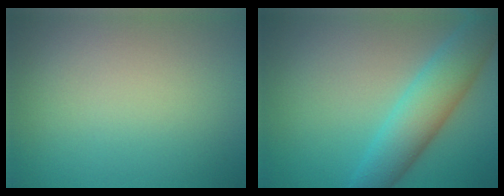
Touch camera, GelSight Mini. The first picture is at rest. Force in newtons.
{"total": 5.9, "press": 5.9, "slide": 0.1}